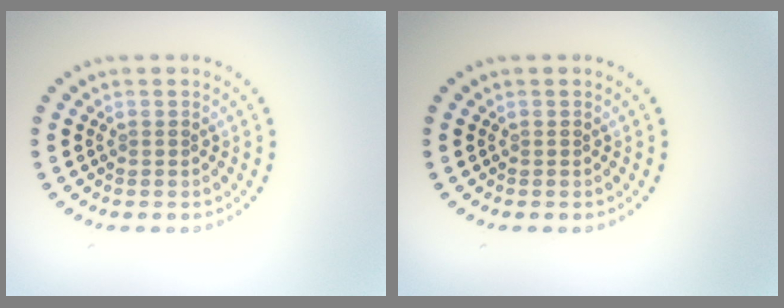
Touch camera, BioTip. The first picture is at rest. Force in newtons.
{"total": 0.0}